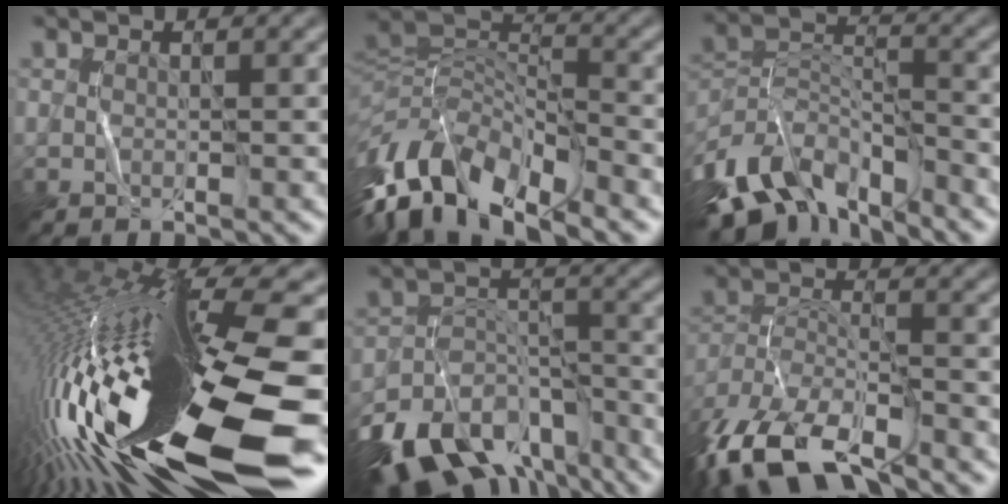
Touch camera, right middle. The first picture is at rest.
{"total": 10.5, "force": [-6.7, 4.8, 6.6], "torque": [-0.126, 0.000, -0.129]}
{"total": 9.9, "force": [-6.9, 4.6, 5.4], "torque": [-0.112, -0.006, -0.128]}
{"total": 19.8, "force": [-4.4, 4.2, 18.8], "torque": [-0.351, -0.028, -0.058]}
{"total": 11.8, "force": [-9.3, 5.5, 4.8], "torque": [-0.098, -0.005, -0.148]}
{"total": 12.2, "force": [-9.8, 4.0, 6.0], "torque": [-0.133, -0.025, -0.156]}